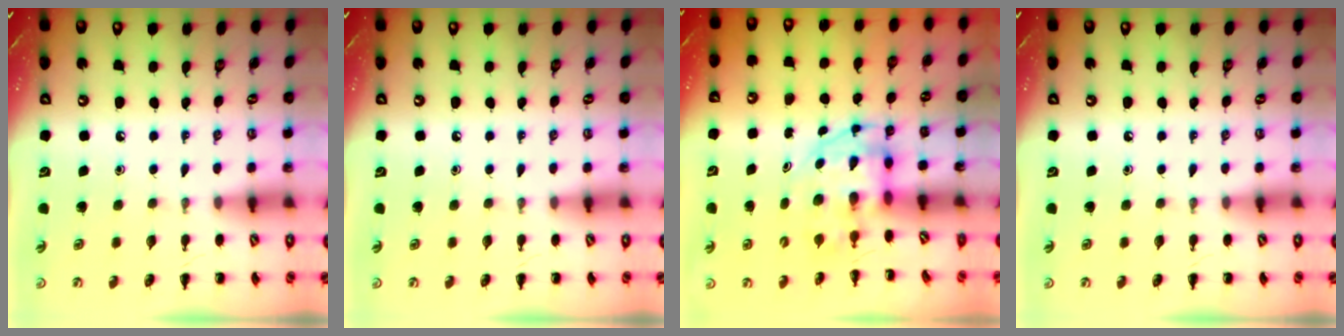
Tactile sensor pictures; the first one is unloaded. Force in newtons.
{"total": 0.0}
{"total": 3.8, "press": 3.7, "slide": 0.7}
{"total": 0.0}